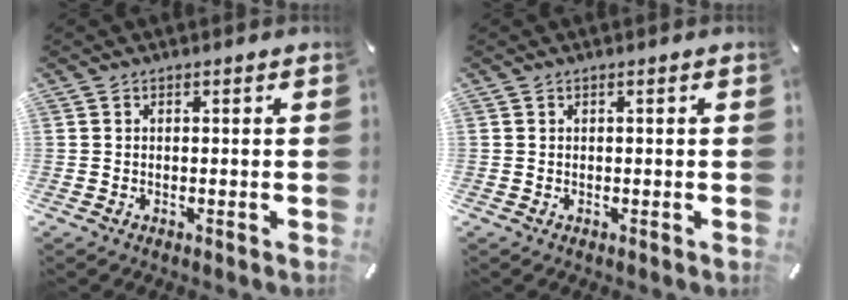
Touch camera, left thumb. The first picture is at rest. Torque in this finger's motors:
{"motor_torque": [-0.04, -0.04, 0.02, 0.06, 0.00]}